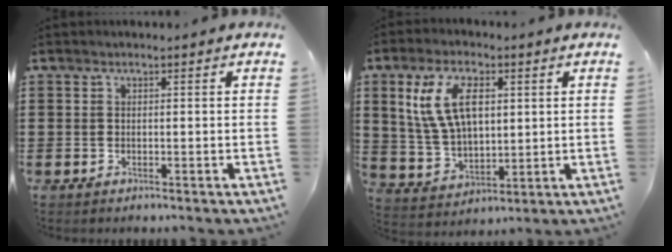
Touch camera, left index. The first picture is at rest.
{"total": 9.8, "force": [3.5, 5.2, 7.6], "torque": [-0.172, 0.011, 0.061]}